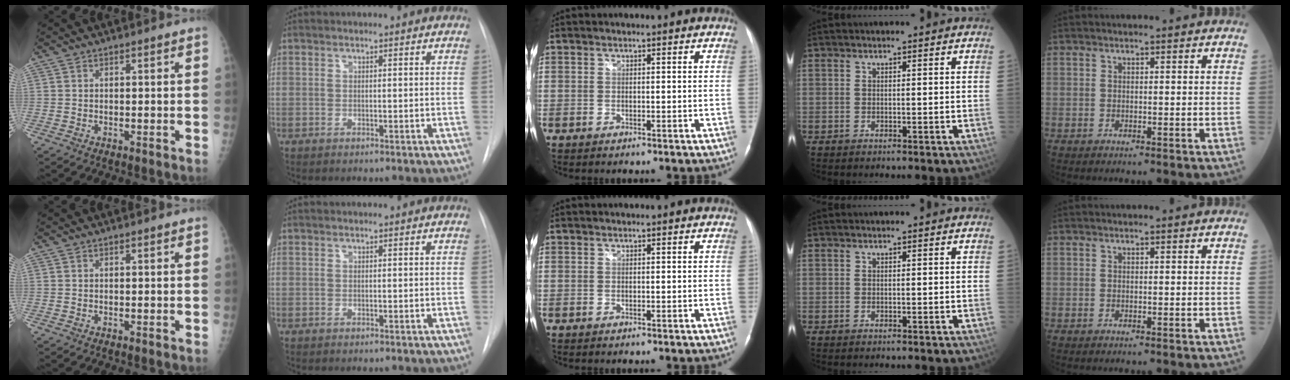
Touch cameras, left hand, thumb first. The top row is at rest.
{}